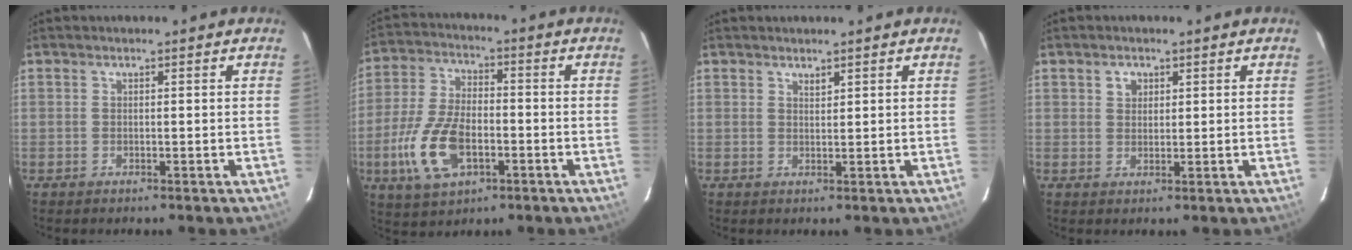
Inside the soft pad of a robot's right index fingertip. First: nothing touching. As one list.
[{"total": 13.9, "force": [-4.7, 7.3, 10.9], "torque": [-0.242, -0.003, -0.083]}, {"total": 0.9, "force": [0.8, 0.4, 0.3], "torque": [-0.001, 0.002, 0.015]}, {"total": 2.3, "force": [1.1, 1.9, 0.7], "torque": [-0.007, 0.008, 0.018]}]